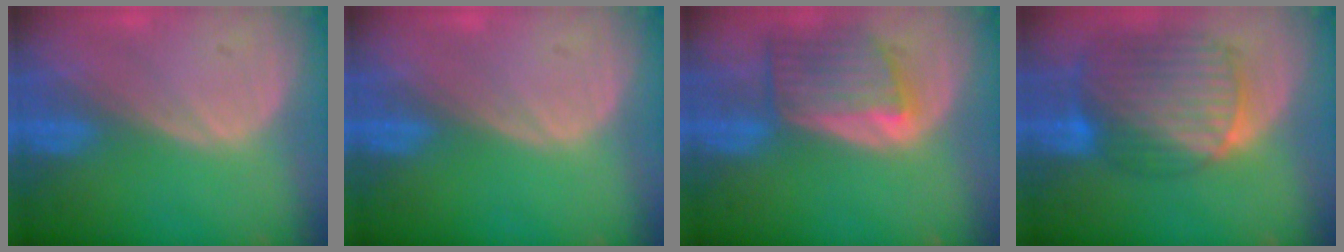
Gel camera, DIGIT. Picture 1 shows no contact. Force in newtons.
{"total": 0.0}
{"total": 7.0, "press": 6.6, "slide": 2.4}
{"total": 10.6, "press": 9.0, "slide": 5.5}